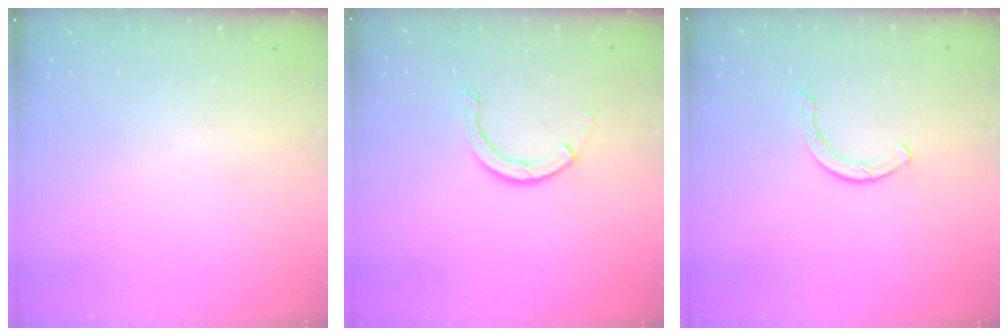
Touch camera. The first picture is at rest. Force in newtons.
{"total": 2.8, "press": 2.8, "slide": 0.2}
{"total": 1.7, "press": 1.6, "slide": 0.3}